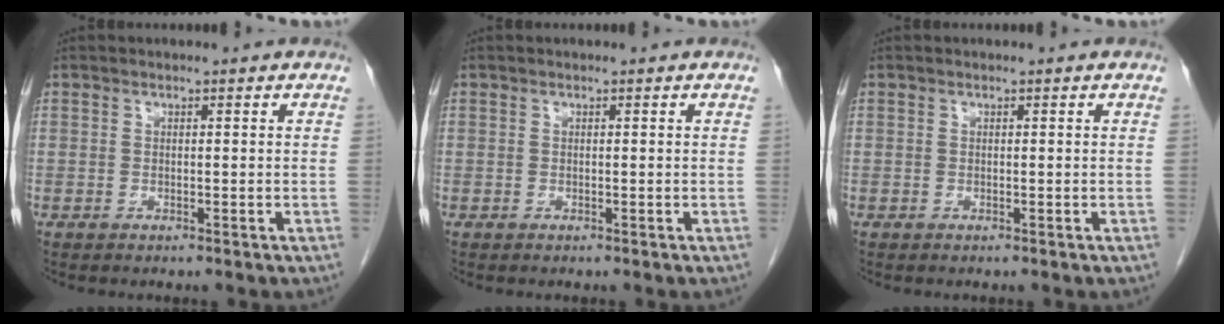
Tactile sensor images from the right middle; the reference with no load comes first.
{"total": 0.0}
{"total": 0.0}